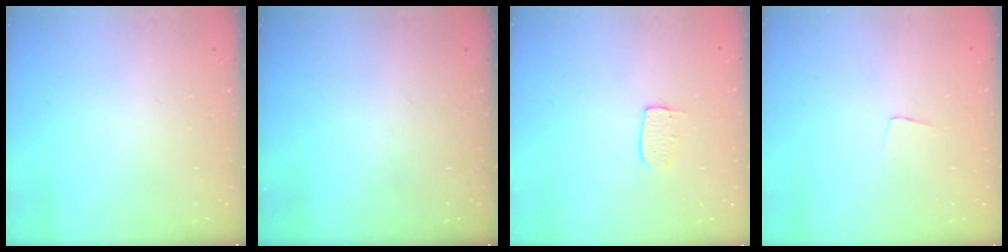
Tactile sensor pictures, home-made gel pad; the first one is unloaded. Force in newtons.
{"total": 0.0}
{"total": 6.0, "press": 6.0, "slide": 0.3}
{"total": 3.3, "press": 3.3, "slide": 0.2}